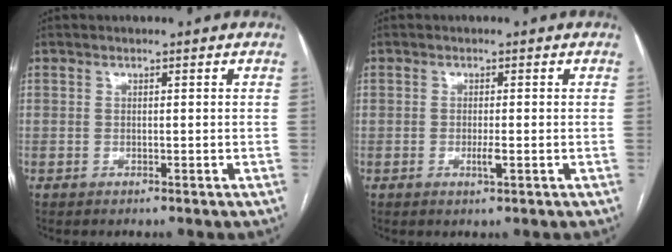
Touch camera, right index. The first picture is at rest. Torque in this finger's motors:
{"motor_torque": [1.16, 0.07, 0.62, 0.16]}